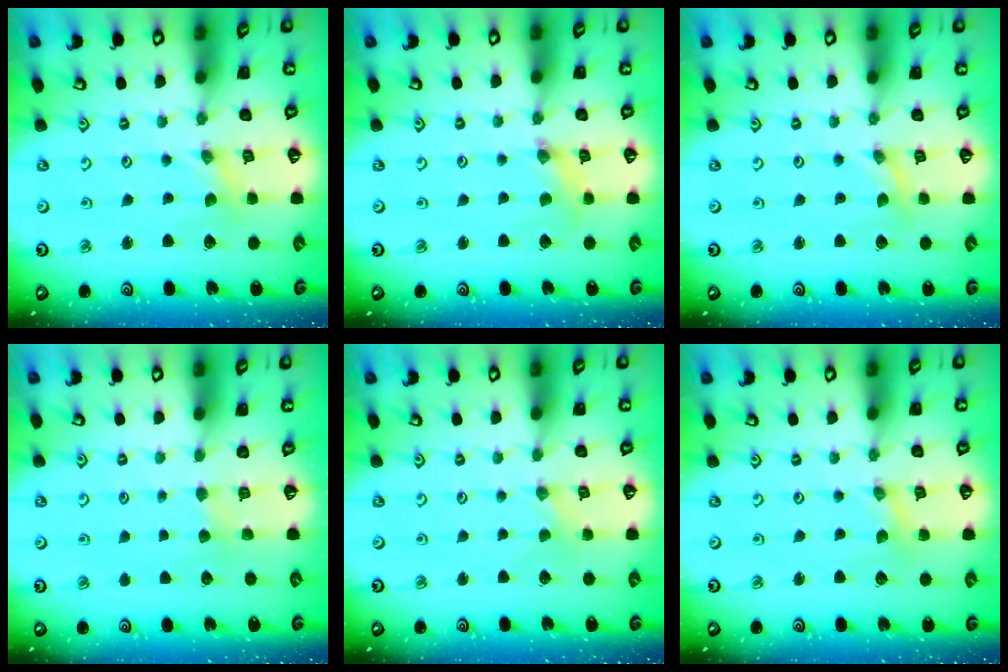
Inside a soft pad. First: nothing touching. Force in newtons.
{"total": 1.8, "press": 1.8, "slide": 0.2}
{"total": 0.0}
{"total": 3.0, "press": 2.9, "slide": 0.5}
{"total": 0.0}
{"total": 0.7, "press": 0.7, "slide": 0.1}